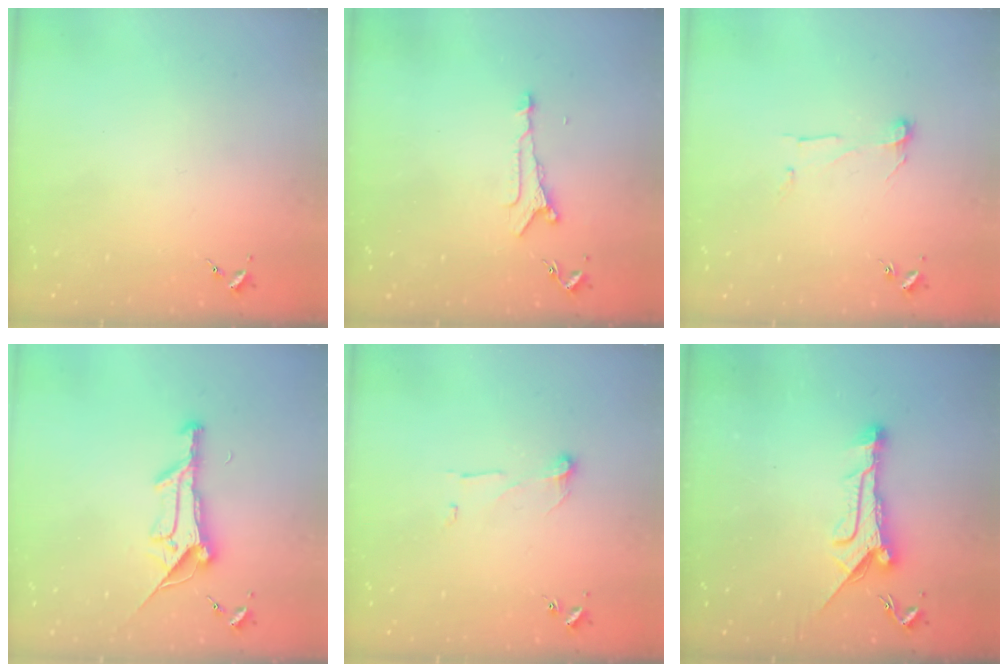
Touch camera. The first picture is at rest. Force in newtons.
{"total": 5.2, "press": 5.2, "slide": 0.4}
{"total": 7.3, "press": 7.2, "slide": 0.8}
{"total": 14.6, "press": 14.6, "slide": 0.6}
{"total": 5.7, "press": 5.7, "slide": 0.4}
{"total": 10.7, "press": 10.6, "slide": 0.8}